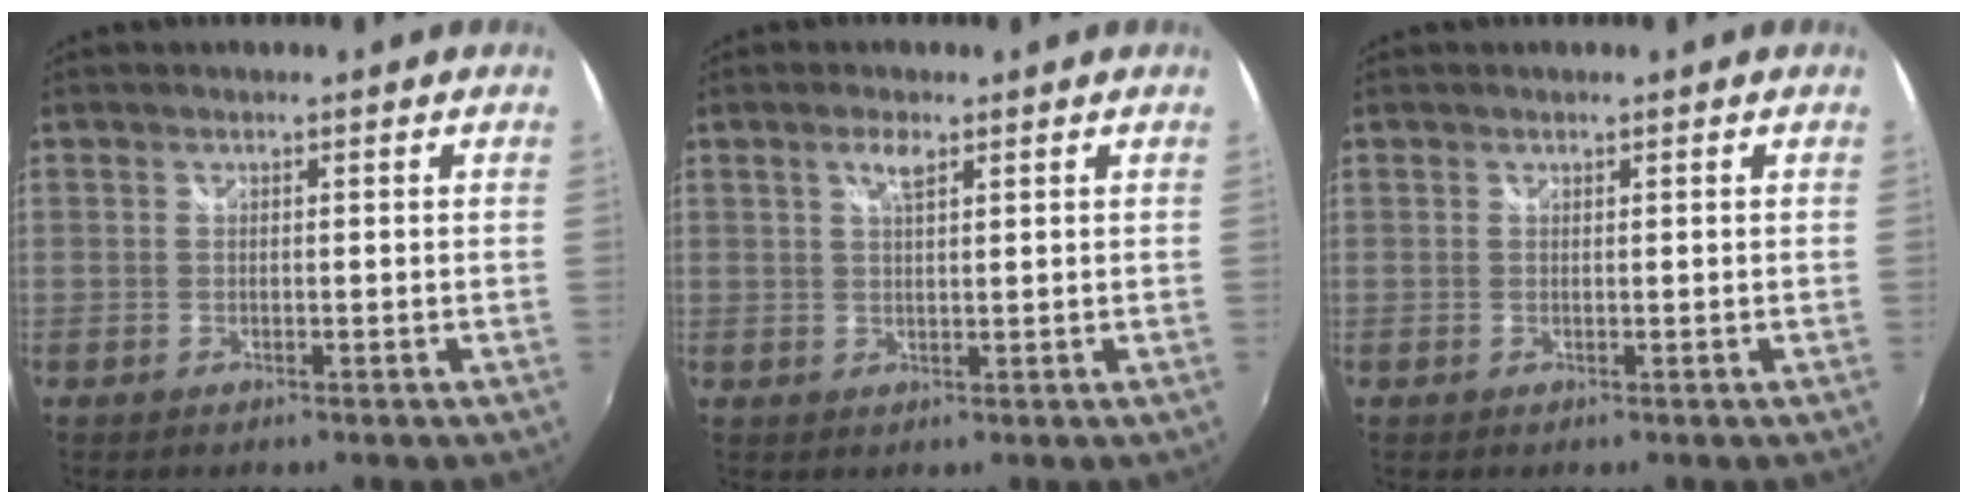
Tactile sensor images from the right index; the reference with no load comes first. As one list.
[{"total": 2.6, "force": [1.5, 0.8, 2.0], "torque": [-0.036, 0.004, 0.025]}, {"total": 0.0}]